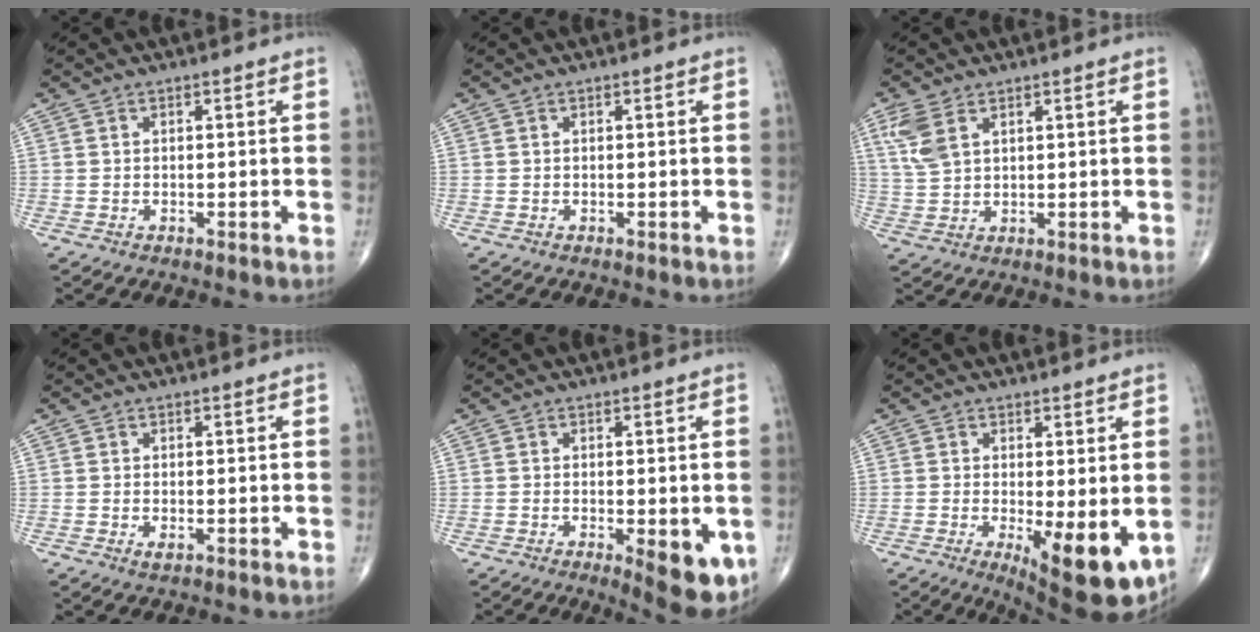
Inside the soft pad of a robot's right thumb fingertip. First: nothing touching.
{"total": 0.0}
{"total": 5.7, "force": [2.8, 3.0, 4.0], "torque": [-0.094, -0.002, 0.067]}
{"total": 0.9, "force": [-0.2, 0.4, 0.8], "torque": [-0.015, -0.004, -0.002]}
{"total": 8.9, "force": [-2.7, 3.2, 7.8], "torque": [-0.089, -0.016, -0.031]}
{"total": 10.8, "force": [-2.3, 3.5, 10.0], "torque": [-0.133, -0.026, -0.022]}